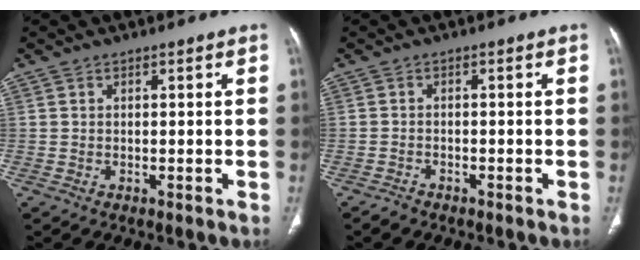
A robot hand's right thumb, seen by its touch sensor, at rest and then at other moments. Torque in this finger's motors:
{"motor_torque": [-0.21, -0.32, 0.10, 0.43, -0.02]}